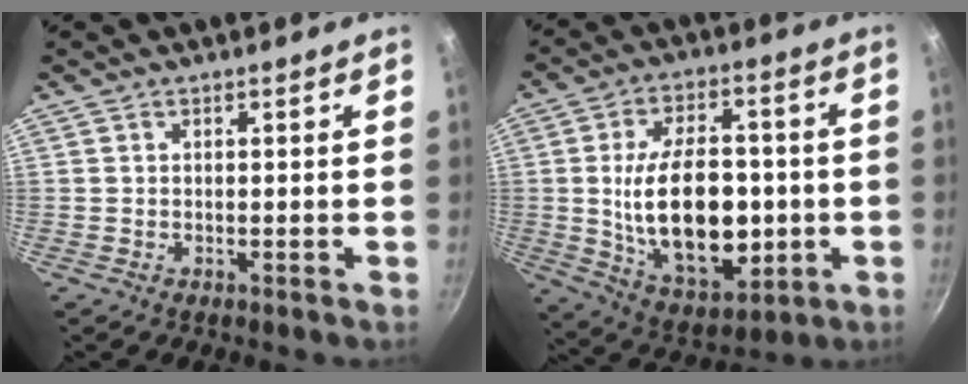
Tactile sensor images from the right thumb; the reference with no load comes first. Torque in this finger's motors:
{"motor_torque": [-0.48, 1.83, 1.97, -0.05, 0.19]}